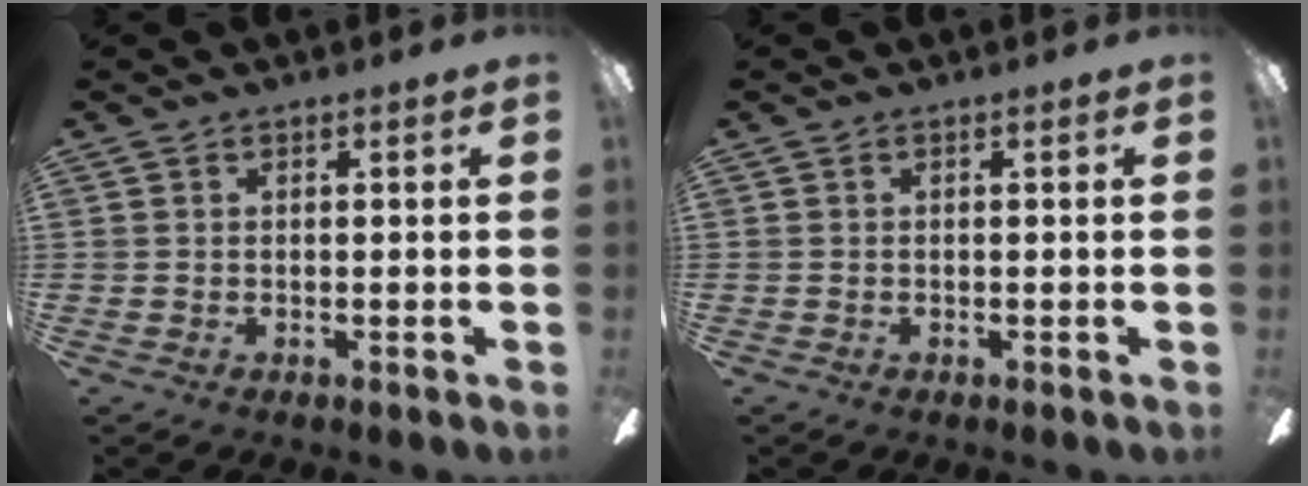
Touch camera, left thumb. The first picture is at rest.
{"total": 0.0}